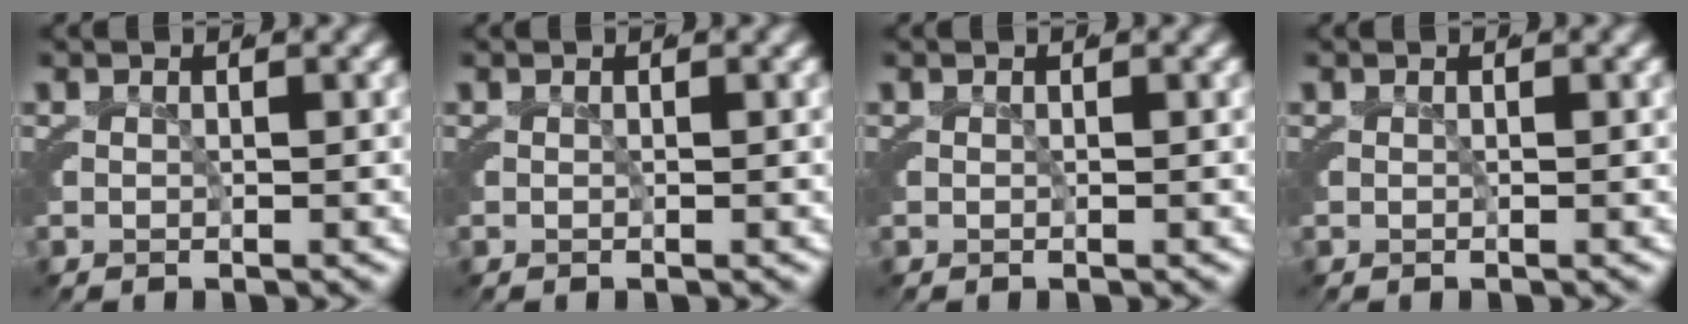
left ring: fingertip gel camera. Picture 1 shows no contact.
{"total": 0.0}
{"total": 0.0}
{"total": 0.0}